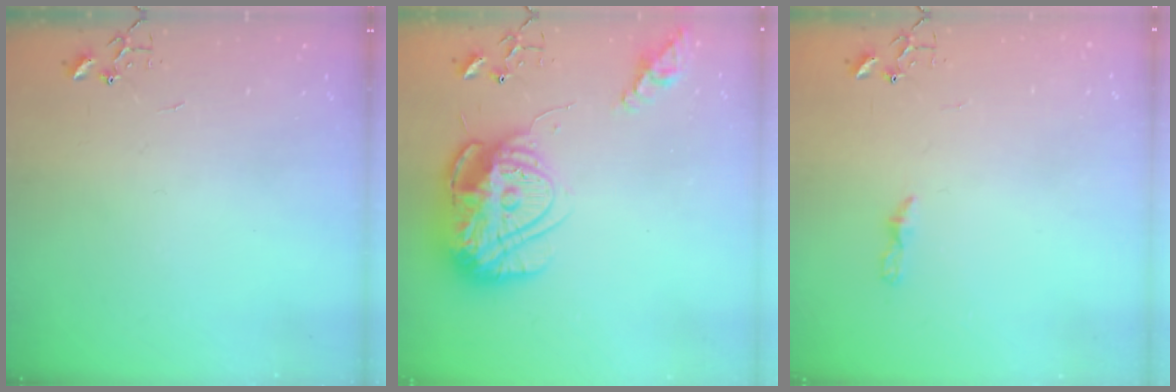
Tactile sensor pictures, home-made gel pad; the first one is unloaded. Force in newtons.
{"total": 24.2, "press": 24.1, "slide": 2.0}
{"total": 3.7, "press": 3.7, "slide": 0.4}